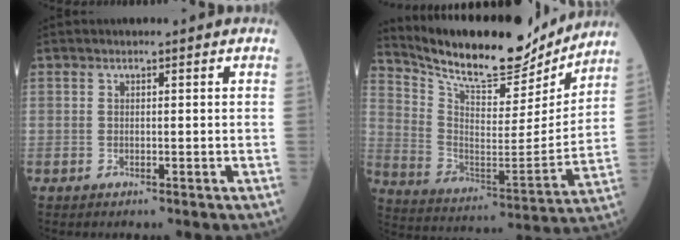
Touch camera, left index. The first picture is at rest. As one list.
[{"total": 19.3, "force": [17.5, 4.9, 6.5], "torque": [-0.129, -0.021, 0.276]}]